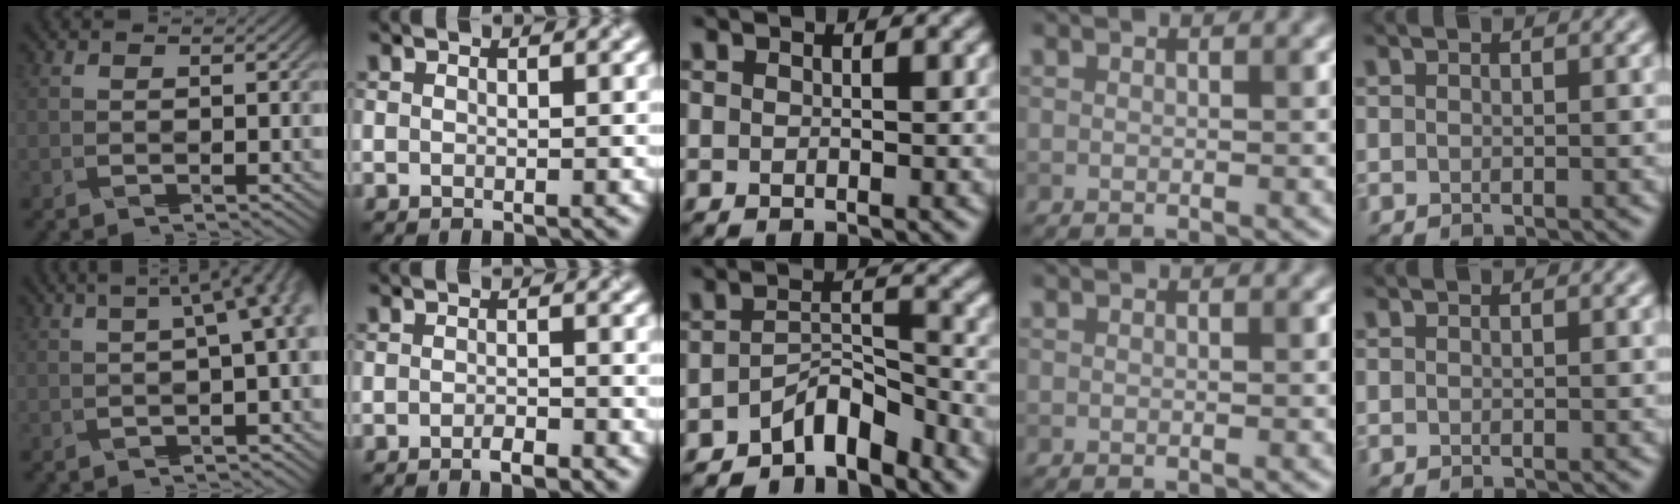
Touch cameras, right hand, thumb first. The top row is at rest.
{"thumb": {"total": 9.0, "force": [1.2, 3.2, 8.3], "torque": [-0.114, 0.012, 0.021]}, "index": {"total": 1.6, "force": [-1.1, 0.4, 1.1], "torque": [-0.017, 0.001, -0.017]}, "middle": {"total": 4.3, "force": [-3.4, 1.6, 2.3], "torque": [-0.031, 0.011, -0.063]}}